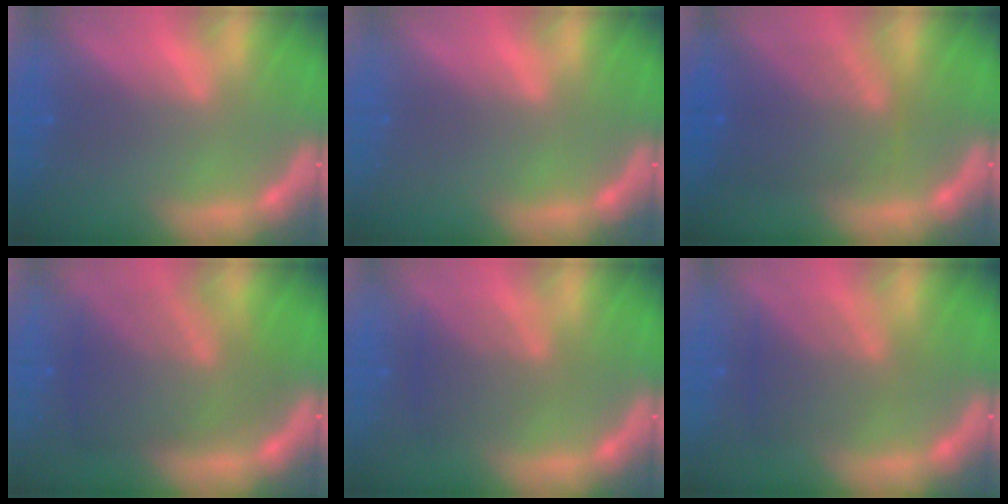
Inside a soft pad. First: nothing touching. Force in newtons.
{"total": 0.0}
{"total": 7.1}
{"total": 8.7}
{"total": 4.0}
{"total": 4.5}